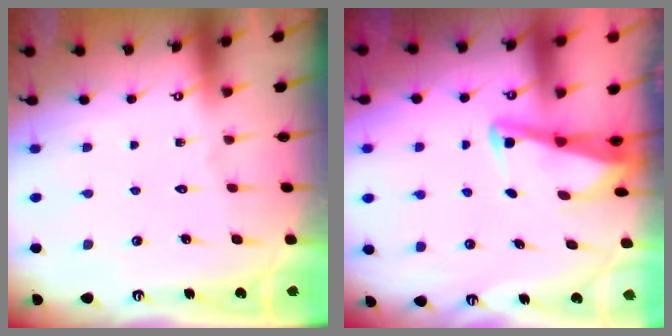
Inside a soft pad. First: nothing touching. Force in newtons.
{"total": 3.0, "press": 2.9, "slide": 0.3}